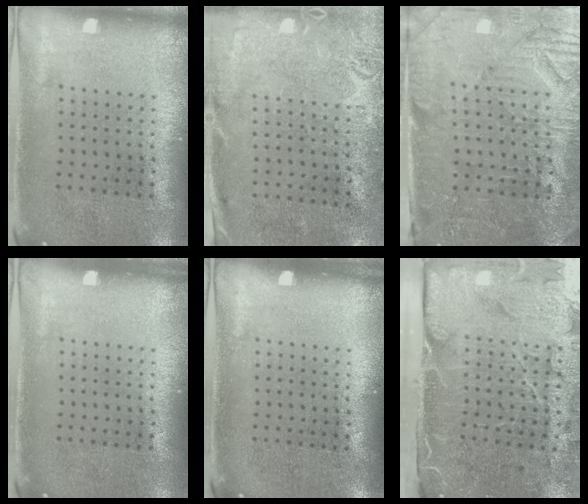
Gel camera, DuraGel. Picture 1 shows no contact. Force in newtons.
{"total": 2.8, "press": 2.2, "slide": 1.8}
{"total": 3.8, "press": 3.5, "slide": 1.4}
{"total": 0.0}
{"total": 0.0}
{"total": 5.0, "press": 4.0, "slide": 3.1}